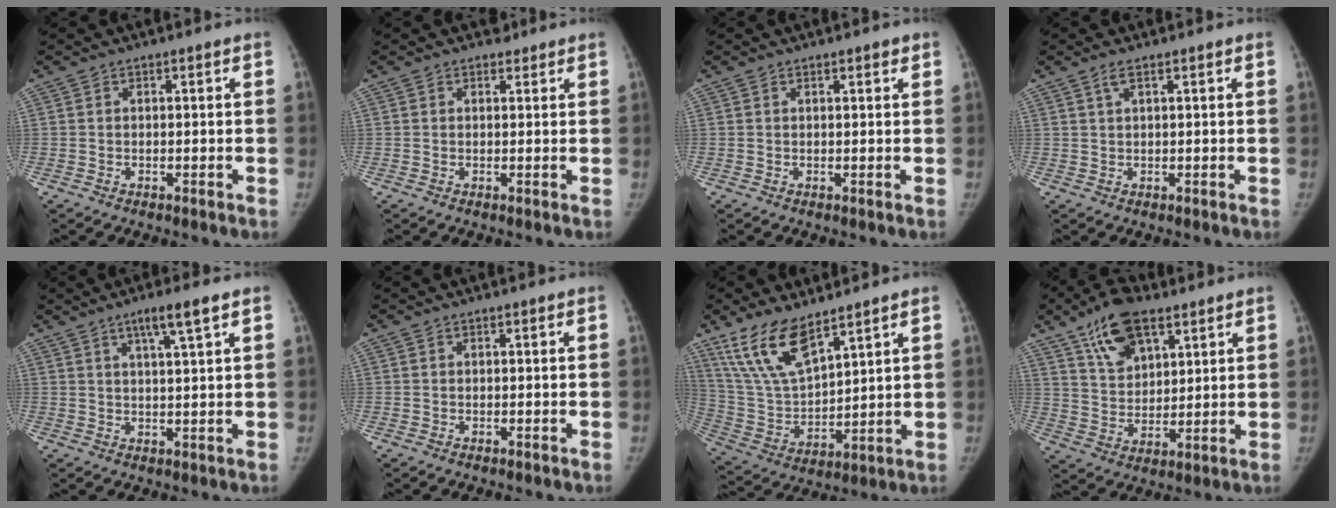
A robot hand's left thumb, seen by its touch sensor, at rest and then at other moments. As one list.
[{"total": 1.4, "force": [1.0, 0.9, 0.0], "torque": [0.012, -0.005, 0.008]}, {"total": 1.1, "force": [0.8, 0.3, 0.7], "torque": [-0.008, -0.003, 0.010]}, {"total": 1.8, "force": [1.1, 0.4, 1.4], "torque": [-0.032, 0.002, 0.025]}, {"total": 5.5, "force": [3.2, 0.1, 4.5], "torque": [-0.080, -0.011, 0.057]}, {"total": 0.0}, {"total": 13.9, "force": [9.6, 5.0, 8.7], "torque": [-0.156, -0.043, 0.206]}, {"total": 13.0, "force": [7.8, 6.7, 7.9], "torque": [-0.114, -0.028, 0.142]}]